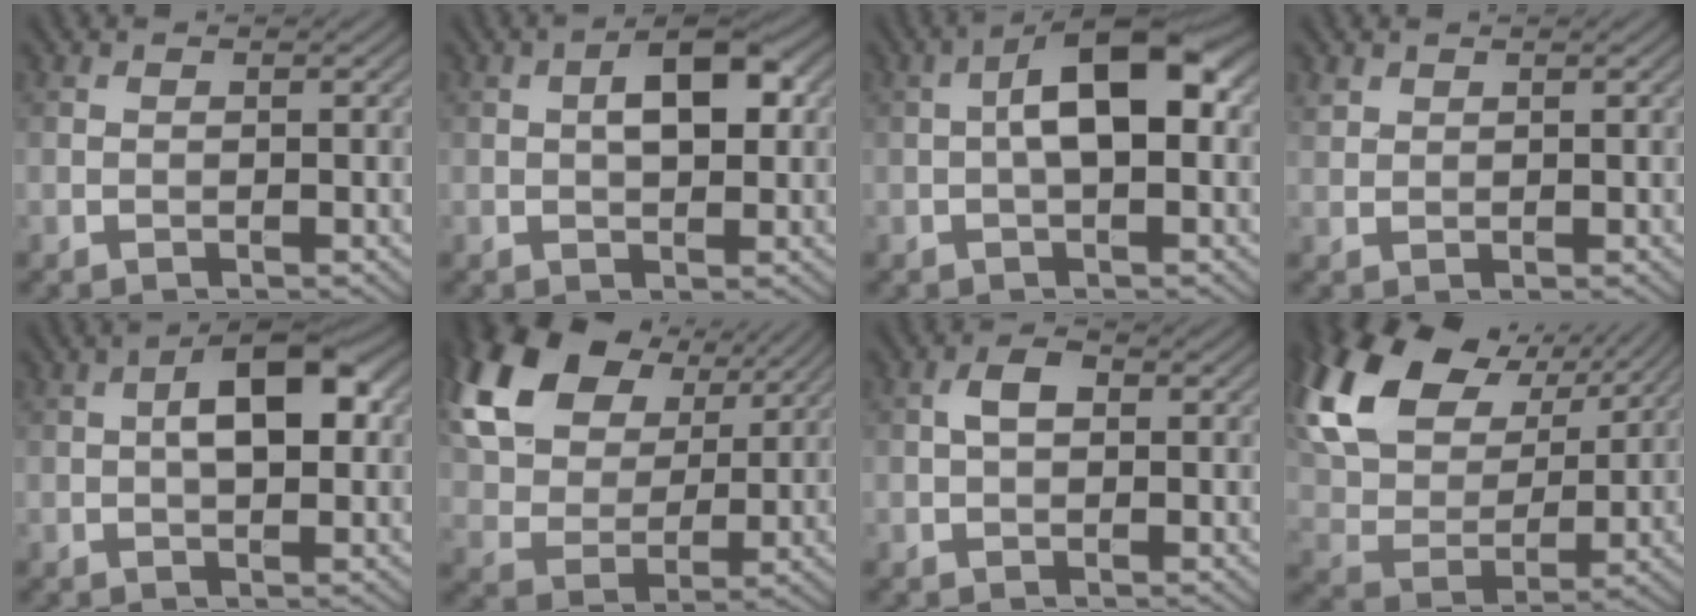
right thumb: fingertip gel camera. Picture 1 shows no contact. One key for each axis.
{"total": 5.8, "fx": 1.1, "fy": 2.7, "fz": 5.0, "tx": -0.075, "ty": 0.008, "tz": 0.013}
{"total": 8.2, "fx": 0.3, "fy": 3.4, "fz": 7.5, "tx": -0.124, "ty": 0.023, "tz": -0.005}
{"total": 1.2, "fx": 0.9, "fy": 0.7, "fz": 0.3, "tx": -0.011, "ty": 0.003, "tz": 0.023}
{"total": 6.7, "fx": 0.8, "fy": 3.1, "fz": 5.9, "tx": -0.092, "ty": 0.012, "tz": 0.008}
{"total": 21.0, "fx": 10.5, "fy": 14.3, "fz": 11.2, "tx": -0.301, "ty": 0.053, "tz": 0.225}
{"total": 2.6, "fx": 0.2, "fy": 1.5, "fz": 2.1, "tx": -0.040, "ty": 0.008, "tz": 0.001}
{"total": 18.6, "fx": 9.1, "fy": 11.7, "fz": 11.3, "tx": -0.285, "ty": 0.040, "tz": 0.159}